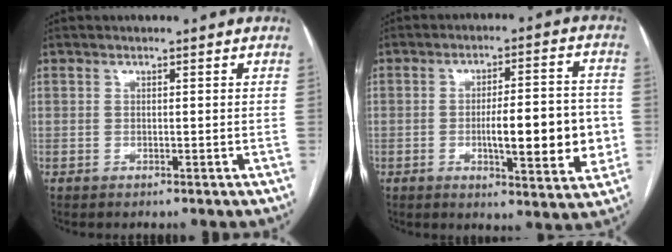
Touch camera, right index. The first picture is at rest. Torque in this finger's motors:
{"motor_torque": [1.78, -0.17, 0.34, 0.14]}